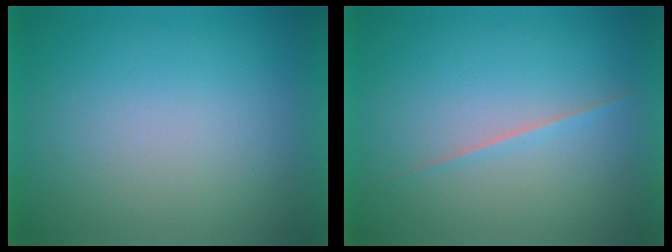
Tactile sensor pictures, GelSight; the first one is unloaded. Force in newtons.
{"total": 1.6}